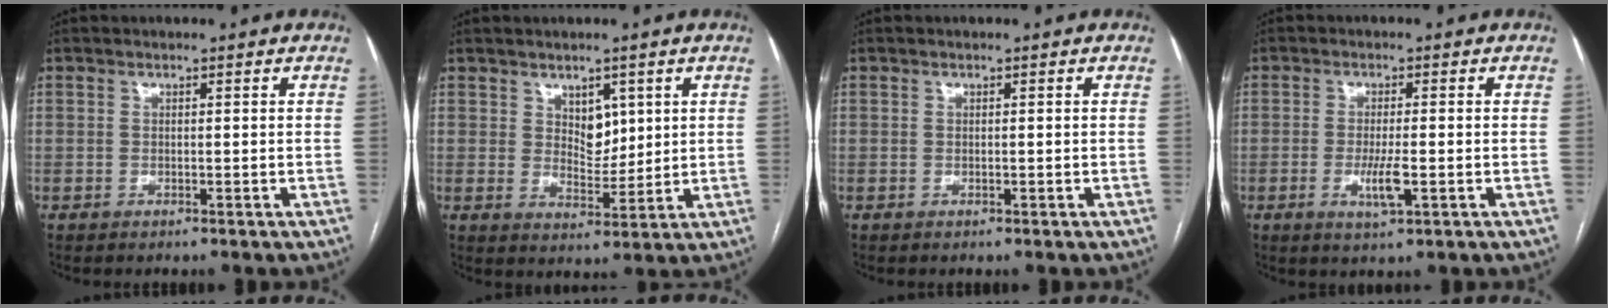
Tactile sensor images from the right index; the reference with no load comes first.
{"total": 4.8, "force": [2.0, 2.9, 3.1], "torque": [-0.047, -0.002, 0.040]}
{"total": 0.0}
{"total": 4.2, "force": [-1.2, 0.5, 4.0], "torque": [-0.079, -0.009, -0.018]}